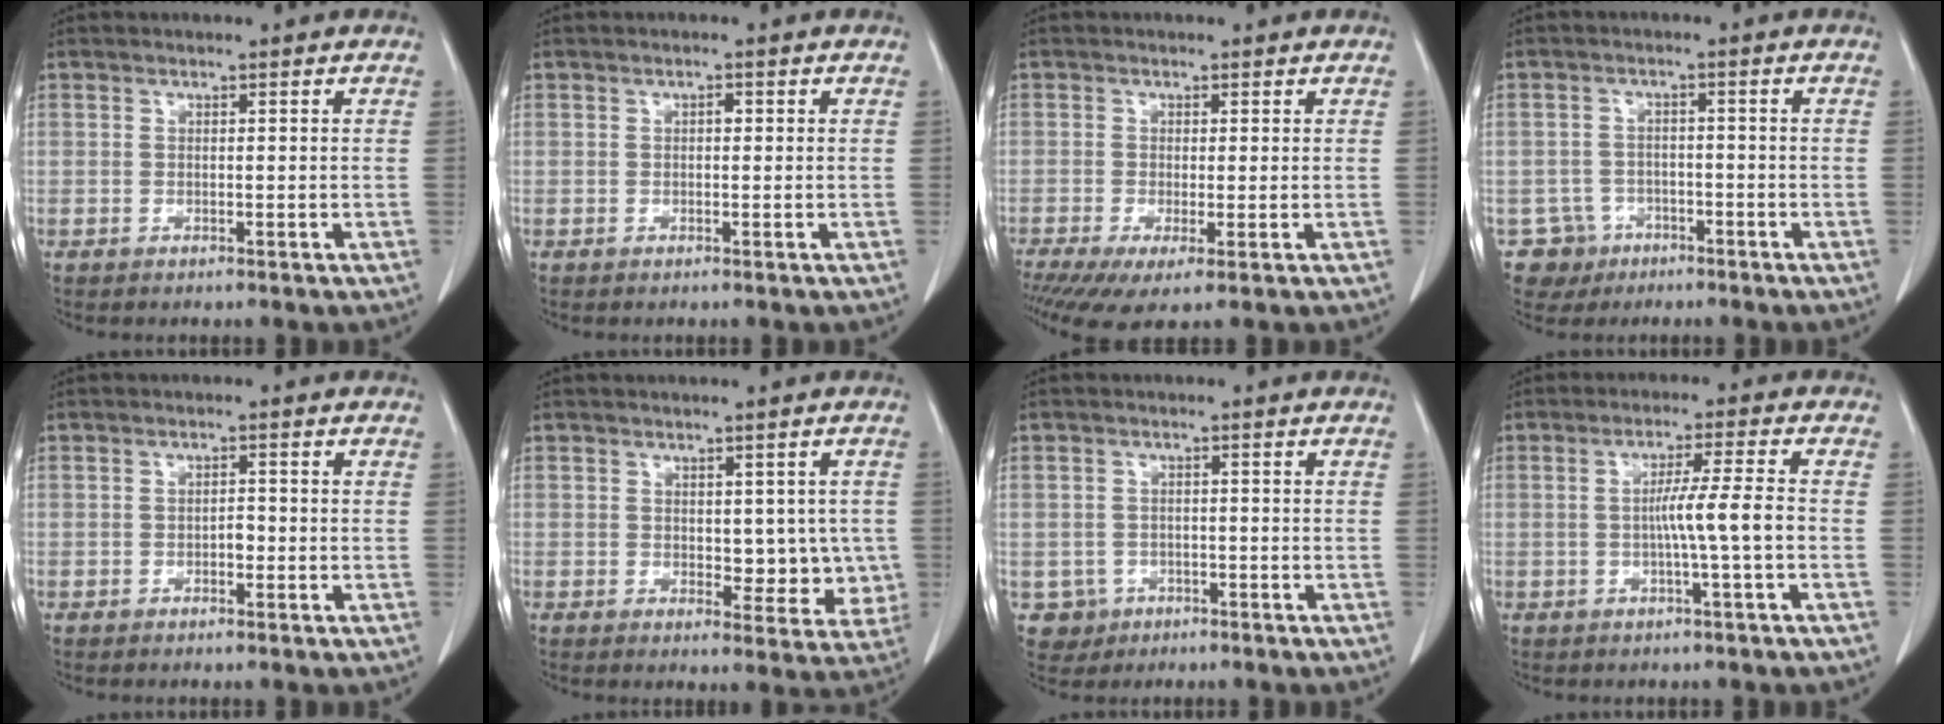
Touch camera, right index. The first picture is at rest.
{"total": 0.9, "force": [0.1, 0.5, 0.7], "torque": [-0.009, 0.004, 0.001]}
{"total": 7.0, "force": [-3.6, 1.7, 5.8], "torque": [-0.101, -0.017, -0.063]}
{"total": 4.9, "force": [-2.5, 4.3, -0.3], "torque": [0.009, 0.013, -0.040]}
{"total": 1.3, "force": [-0.5, 0.7, 1.0], "torque": [-0.013, 0.005, -0.008]}
{"total": 6.1, "force": [0.1, 3.6, 4.9], "torque": [-0.036, 0.001, 0.009]}
{"total": 2.6, "force": [-0.9, 2.4, 0.0], "torque": [0.007, 0.010, -0.012]}
{"total": 5.5, "force": [-1.1, -1.0, 5.3], "torque": [-0.086, 0.006, -0.019]}